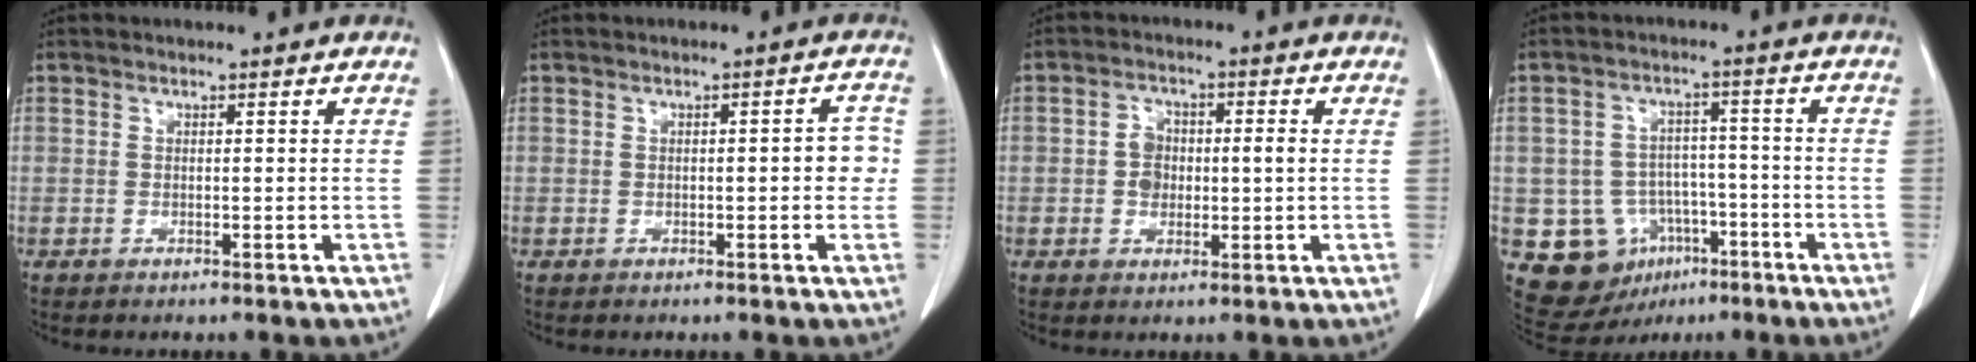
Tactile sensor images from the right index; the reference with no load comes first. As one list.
[{"total": 3.3, "force": [-0.2, 1.0, 3.1], "torque": [-0.031, 0.008, -0.005]}, {"total": 4.3, "force": [-0.1, 2.9, 3.2], "torque": [-0.058, 0.015, 0.001]}, {"total": 10.7, "force": [-4.3, 9.1, 3.6], "torque": [-0.062, 0.028, -0.052]}]